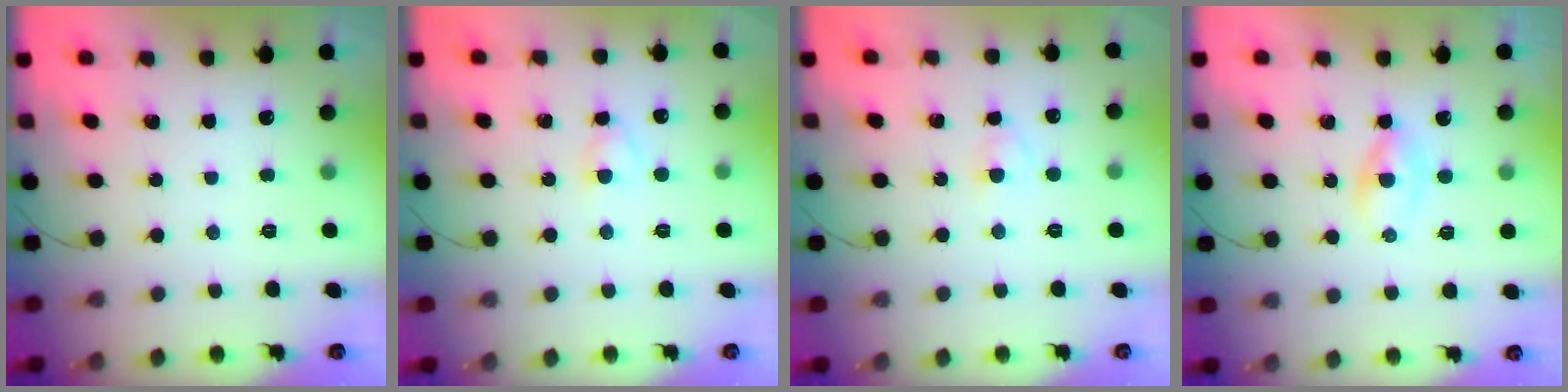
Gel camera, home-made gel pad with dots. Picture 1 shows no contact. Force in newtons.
{"total": 2.7, "press": 2.5, "slide": 1.0}
{"total": 2.6, "press": 2.4, "slide": 1.1}
{"total": 2.1, "press": 1.7, "slide": 1.2}